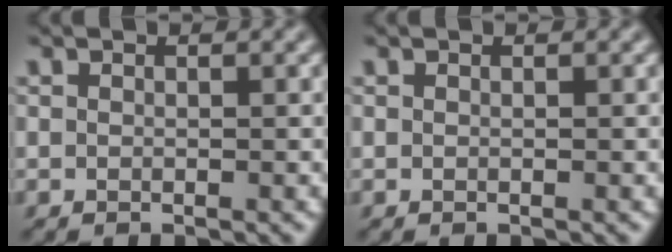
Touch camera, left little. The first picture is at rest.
{"total": 0.0}